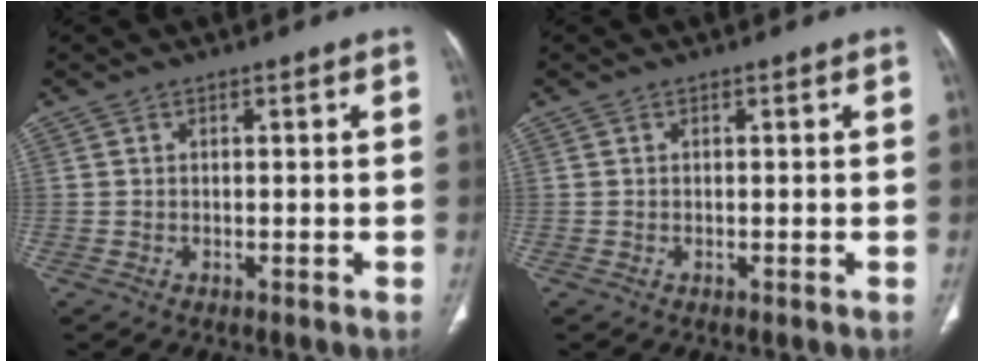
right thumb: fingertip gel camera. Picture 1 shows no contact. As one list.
[{"total": 0.0}]